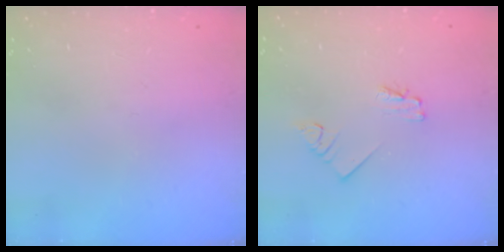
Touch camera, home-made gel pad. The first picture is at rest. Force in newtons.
{"total": 1.6, "press": 1.5, "slide": 0.2}